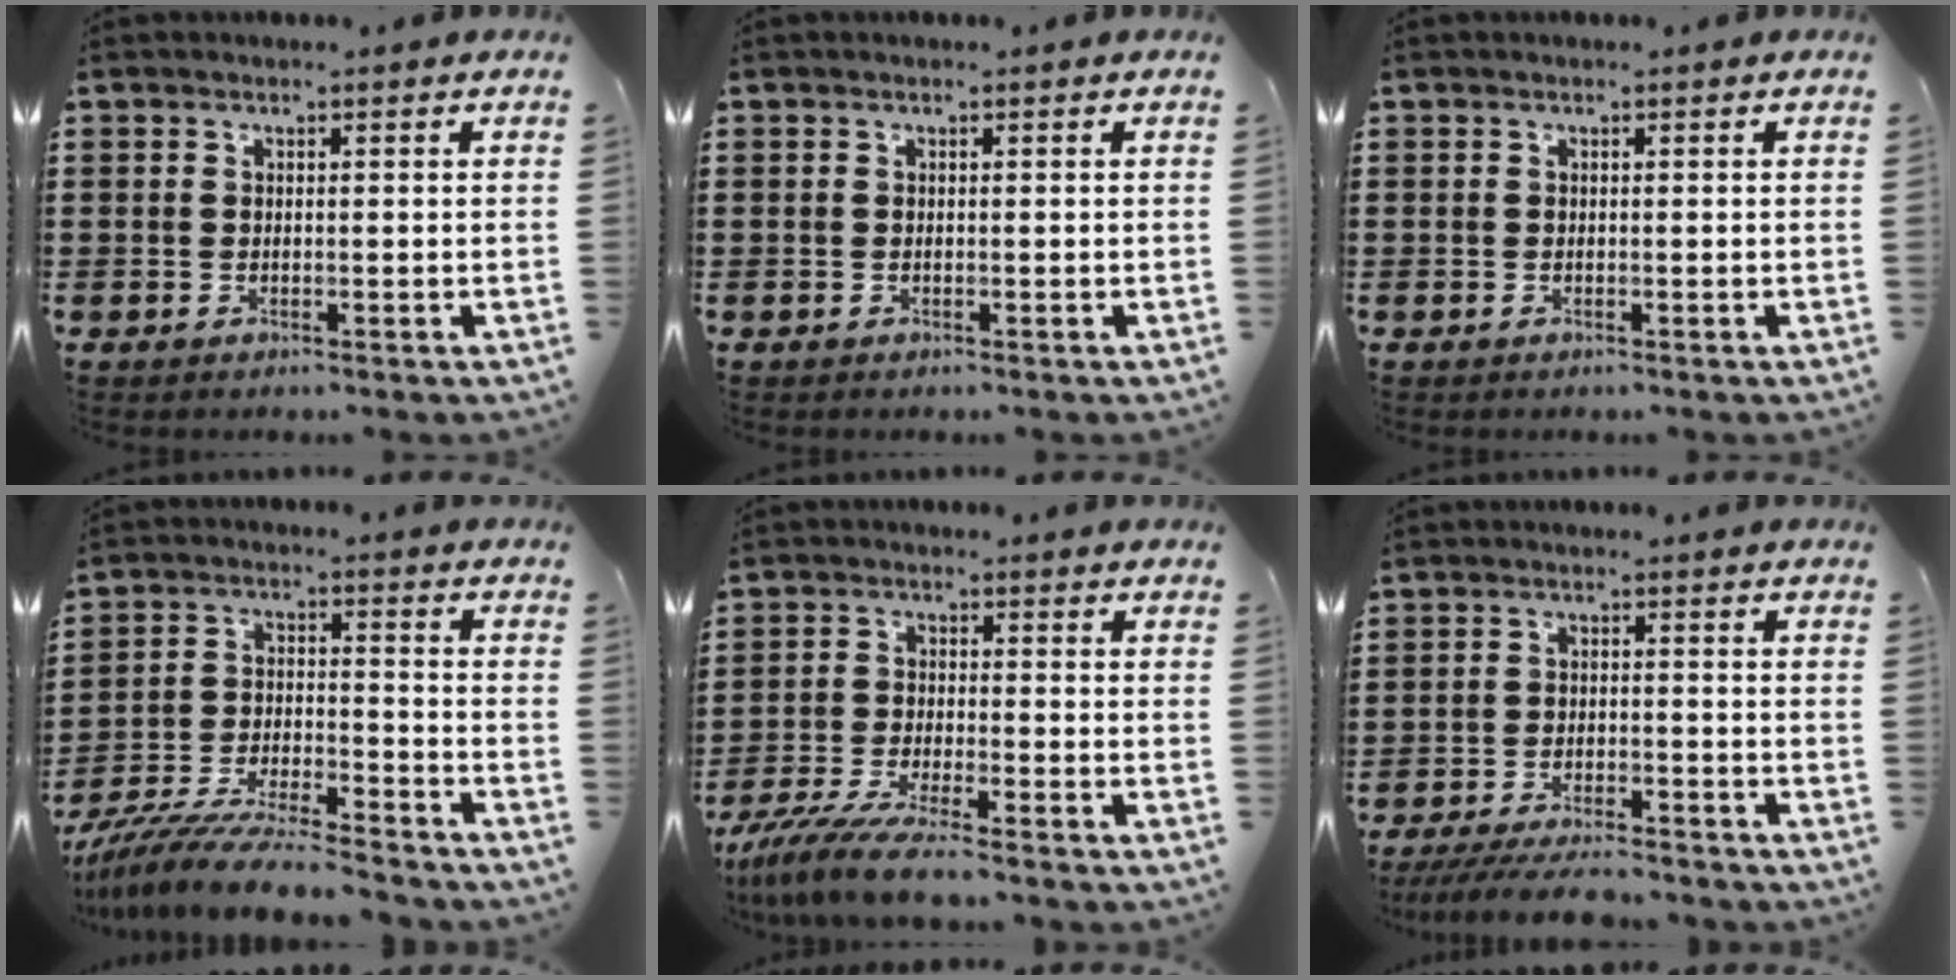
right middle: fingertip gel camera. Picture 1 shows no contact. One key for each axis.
{"total": 0.0}
{"total": 0.0}
{"total": 9.3, "fx": -8.9, "fy": 0.5, "fz": 2.8, "tx": -0.054, "ty": 0.010, "tz": -0.175}
{"total": 7.0, "fx": -6.2, "fy": 0.0, "fz": 3.2, "tx": -0.080, "ty": -0.016, "tz": -0.124}
{"total": 5.1, "fx": -4.8, "fy": 0.5, "fz": 1.7, "tx": -0.040, "ty": -0.007, "tz": -0.096}